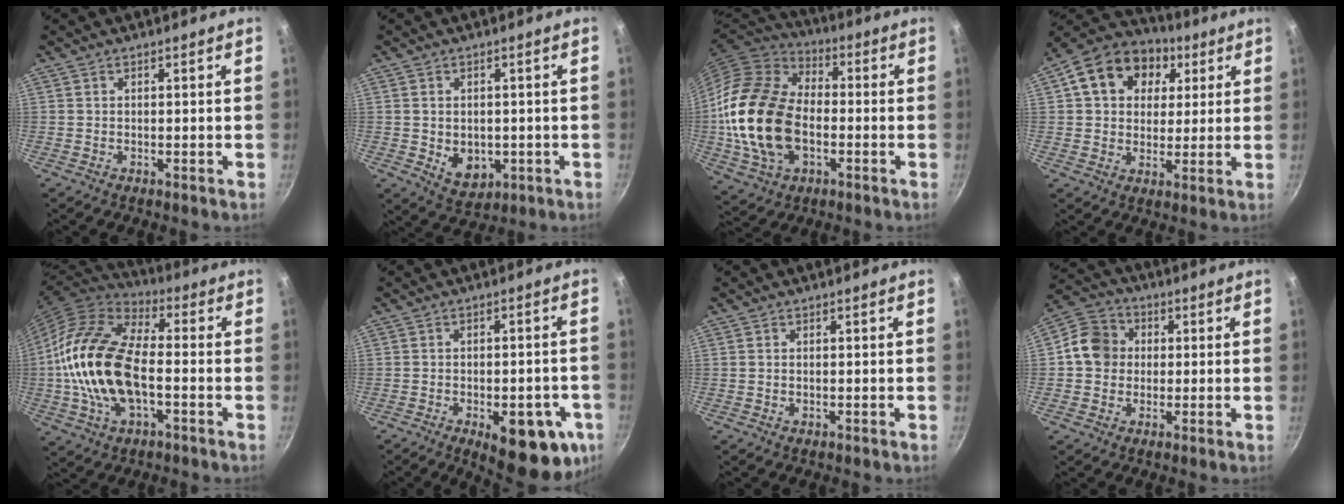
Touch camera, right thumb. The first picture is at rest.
{"total": 6.6, "force": [-0.9, 5.0, 4.2], "torque": [-0.043, -0.007, -0.002]}
{"total": 22.3, "force": [-2.7, 14.8, 16.4], "torque": [-0.302, 0.025, -0.051]}
{"total": 16.4, "force": [5.5, 12.6, 8.9], "torque": [-0.137, 0.016, 0.077]}
{"total": 20.7, "force": [-2.5, 11.0, 17.3], "torque": [-0.326, 0.032, -0.057]}
{"total": 15.9, "force": [-5.9, 7.1, 12.9], "torque": [-0.120, 0.005, -0.069]}
{"total": 0.7, "force": [0.0, 0.5, 0.5], "torque": [-0.008, 0.001, -0.001]}
{"total": 8.8, "force": [0.4, 7.8, 3.9], "torque": [-0.037, 0.017, -0.015]}